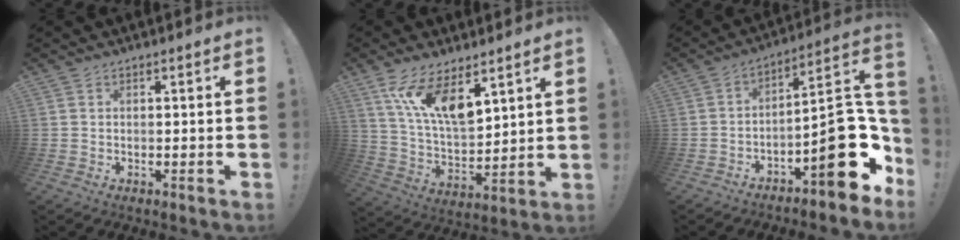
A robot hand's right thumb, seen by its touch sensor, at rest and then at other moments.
{"total": 14.0, "force": [8.9, 5.4, 9.3], "torque": [-0.175, -0.051, 0.164]}
{"total": 19.6, "force": [-5.6, 7.4, 17.3], "torque": [-0.210, 0.030, -0.075]}